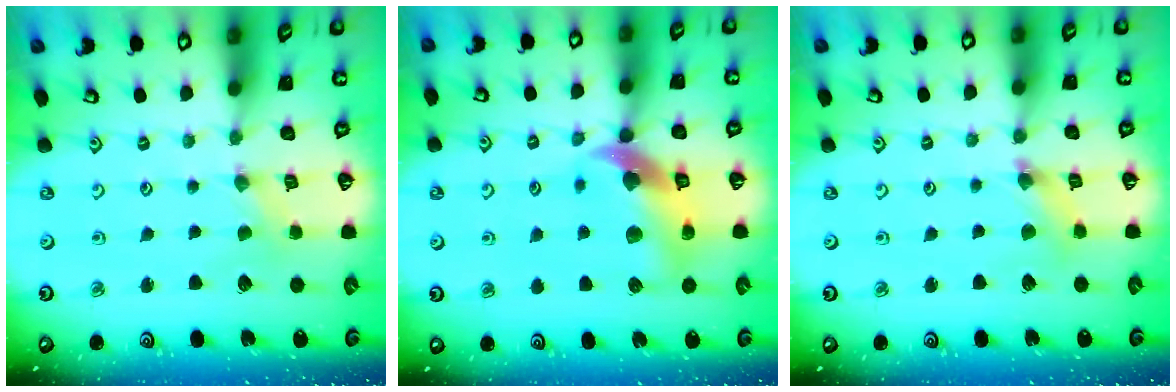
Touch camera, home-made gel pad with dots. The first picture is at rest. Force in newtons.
{"total": 12.4, "press": 12.3, "slide": 1.6}
{"total": 3.9, "press": 3.9, "slide": 0.4}